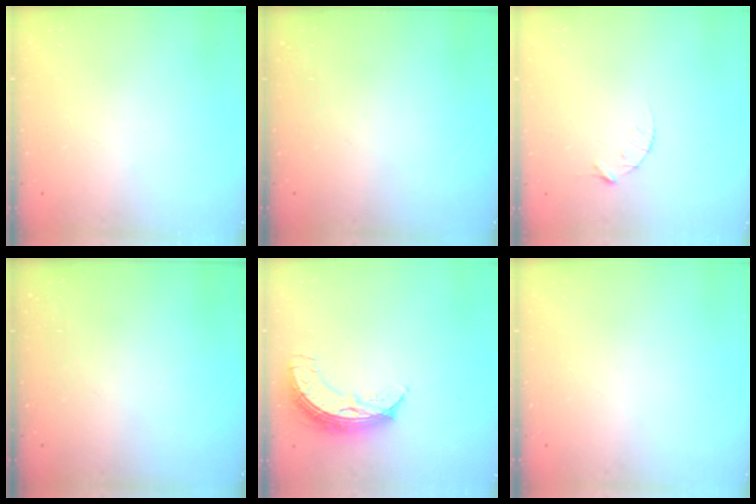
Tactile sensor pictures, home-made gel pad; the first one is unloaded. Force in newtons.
{"total": 0.0}
{"total": 3.1, "press": 3.1, "slide": 0.4}
{"total": 0.0}
{"total": 9.0, "press": 9.0, "slide": 0.9}
{"total": 0.0}